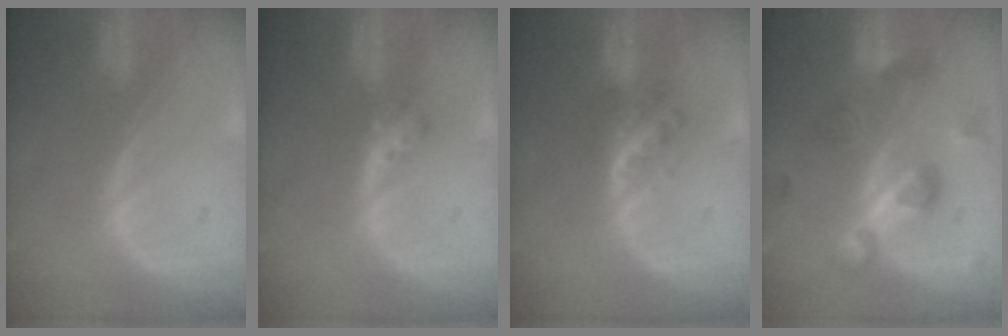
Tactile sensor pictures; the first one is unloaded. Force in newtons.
{"total": 2.5, "press": 2.1, "slide": 1.4}
{"total": 4.9, "press": 4.5, "slide": 2.1}
{"total": 8.1, "press": 8.0, "slide": 1.5}